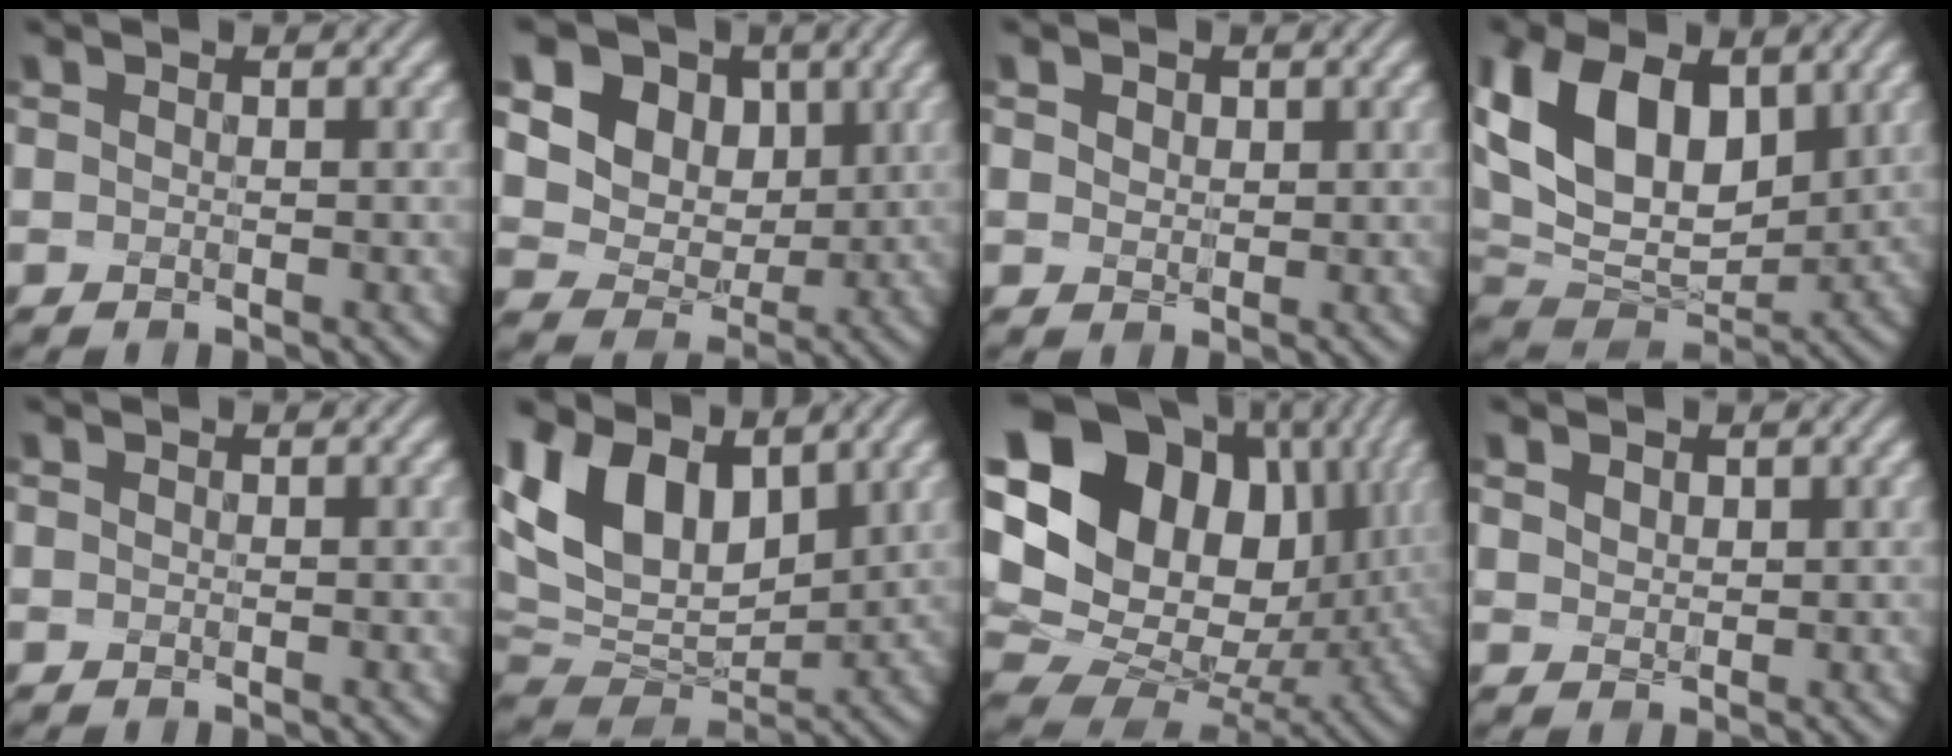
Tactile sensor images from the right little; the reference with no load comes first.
{"total": 14.4, "force": [6.0, 11.4, 6.5], "torque": [-0.163, 0.019, 0.121]}
{"total": 2.0, "force": [1.0, 1.4, 1.0], "torque": [-0.026, 0.012, 0.011]}
{"total": 10.2, "force": [2.9, 6.4, 7.4], "torque": [-0.158, 0.000, 0.056]}
{"total": 0.0}
{"total": 8.8, "force": [3.5, 5.4, 6.0], "torque": [-0.139, -0.004, 0.070]}
{"total": 20.8, "force": [6.9, 16.4, 10.8], "torque": [-0.266, 0.036, 0.146]}
{"total": 2.3, "force": [1.4, 1.5, 1.1], "torque": [-0.032, 0.011, 0.023]}